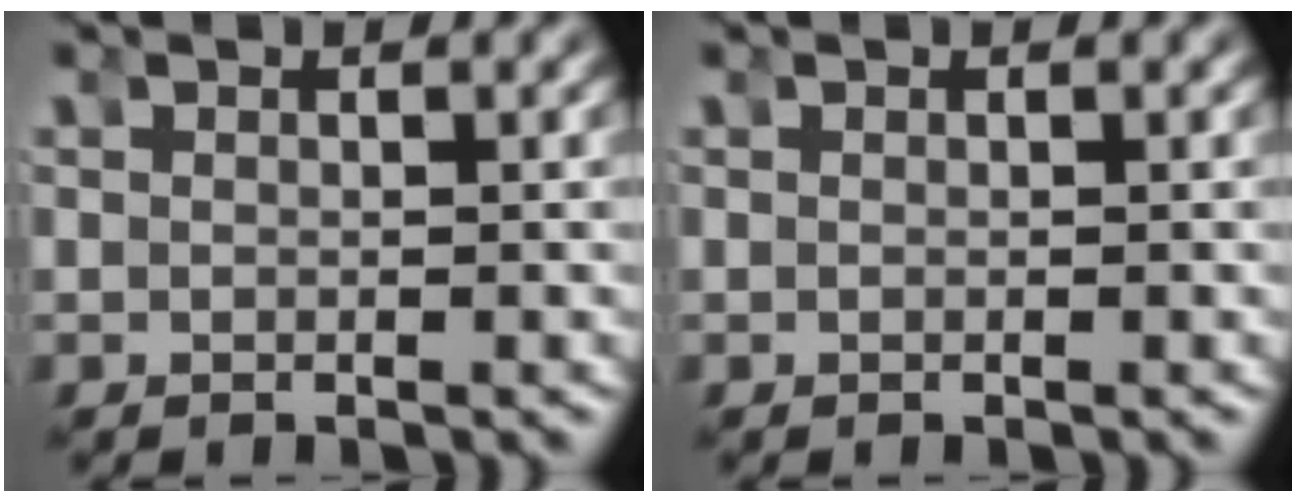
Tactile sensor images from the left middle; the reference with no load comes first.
{"total": 0.0}